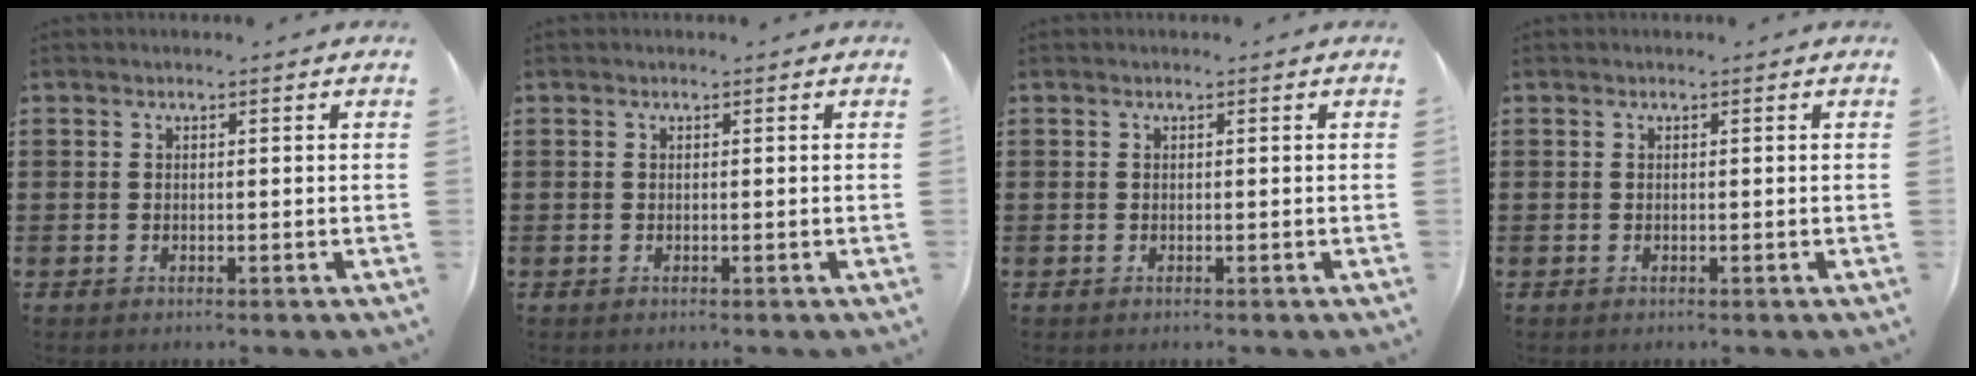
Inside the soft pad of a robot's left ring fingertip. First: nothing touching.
{"total": 0.0}
{"total": 0.0}
{"total": 0.0}